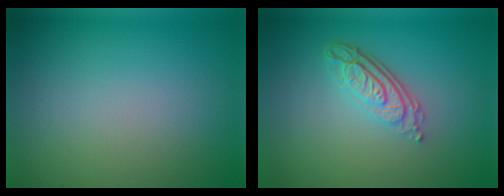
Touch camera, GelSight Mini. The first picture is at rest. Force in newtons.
{"total": 4.0, "press": 2.8, "slide": 2.9}